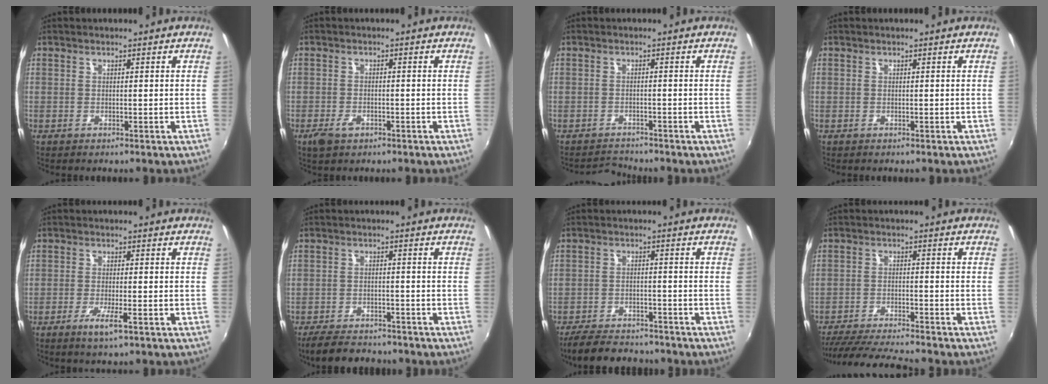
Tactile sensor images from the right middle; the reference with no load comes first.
{"total": 3.6, "force": [-2.2, 1.9, 2.2], "torque": [-0.052, -0.007, -0.042]}
{"total": 2.5, "force": [-2.4, 0.4, -0.5], "torque": [-0.003, 0.003, -0.047]}
{"total": 0.0}
{"total": 4.2, "force": [-2.2, 0.2, 3.5], "torque": [-0.075, -0.011, -0.043]}
{"total": 9.1, "force": [-7.8, 3.1, 3.4], "torque": [-0.092, -0.013, -0.124]}
{"total": 11.1, "force": [-9.6, 3.7, 4.2], "torque": [-0.107, -0.012, -0.149]}
{"total": 12.4, "force": [-11.3, 0.6, 5.1], "torque": [-0.120, -0.017, -0.192]}